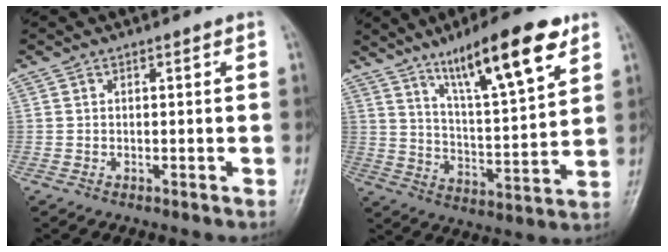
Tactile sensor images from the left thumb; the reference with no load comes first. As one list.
[{"total": 17.8, "force": [10.6, 3.9, 13.8], "torque": [-0.202, -0.047, 0.181]}]